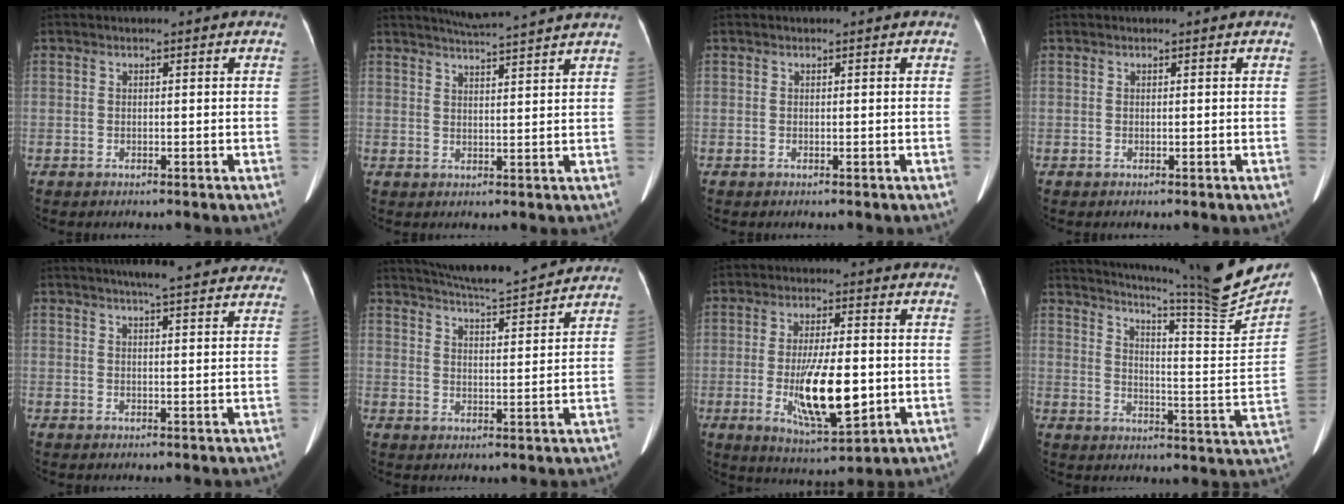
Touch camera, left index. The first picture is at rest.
{"total": 10.1, "force": [9.3, -1.1, 3.8], "torque": [-0.065, 0.013, 0.121]}
{"total": 0.0}
{"total": 0.0}
{"total": 15.4, "force": [13.7, 1.9, 6.8], "torque": [-0.080, 0.016, 0.158]}
{"total": 13.6, "force": [12.6, 0.7, 4.8], "torque": [-0.085, 0.007, 0.178]}
{"total": 12.2, "force": [-2.2, 3.0, 11.6], "torque": [-0.211, -0.022, -0.028]}
{"total": 20.5, "force": [18.4, -1.5, 9.0], "torque": [-0.149, -0.078, 0.242]}